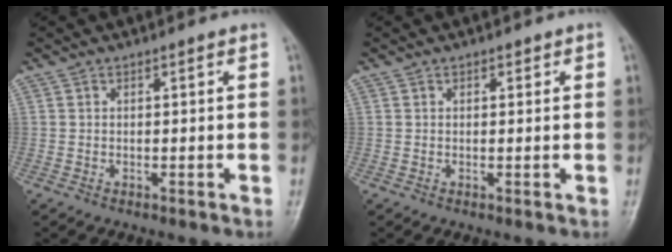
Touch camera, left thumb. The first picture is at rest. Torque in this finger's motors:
{"motor_torque": [0.04, 0.00, -0.31, 0.11, -0.06]}